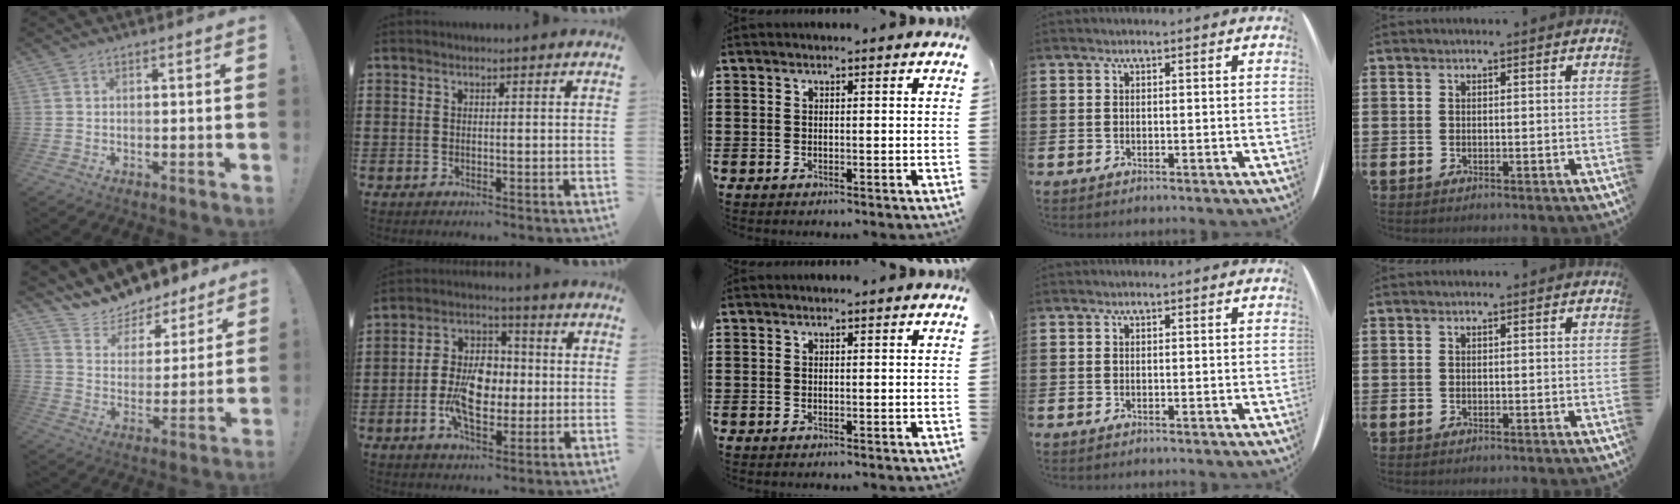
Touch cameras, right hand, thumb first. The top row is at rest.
{"thumb": {"total": 11.3, "force": [10.7, 3.5, 1.6], "torque": [-0.055, -0.096, 0.192]}, "index": {"total": 9.0, "force": [-1.4, 5.7, 6.8], "torque": [-0.145, 0.007, -0.032]}}